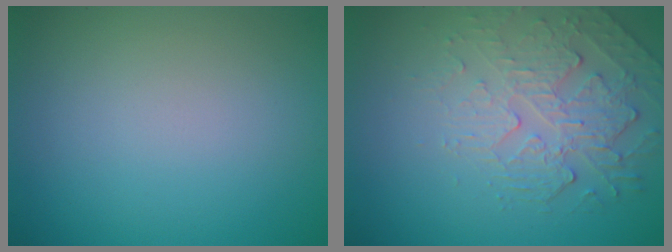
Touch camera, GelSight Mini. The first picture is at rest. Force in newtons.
{"total": 2.7, "press": 2.1, "slide": 1.7}